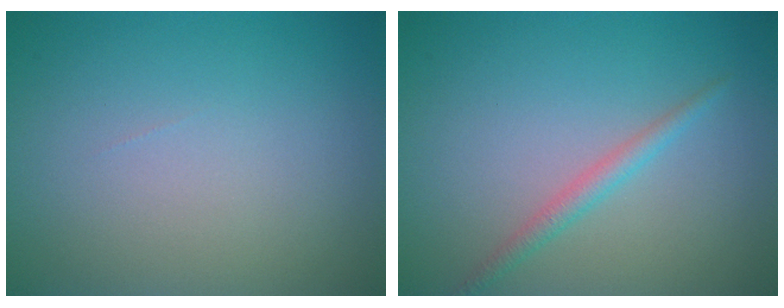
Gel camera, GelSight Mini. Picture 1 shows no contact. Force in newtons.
{"total": 1.6, "press": 1.6, "slide": 0.1}